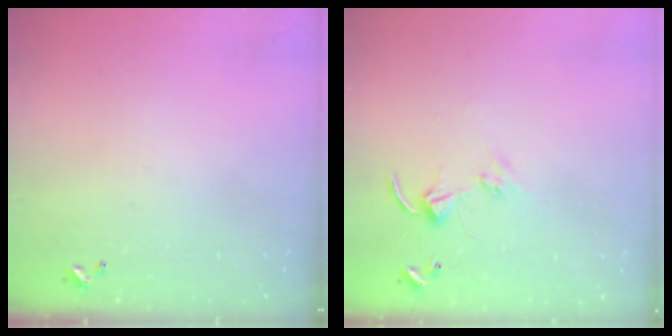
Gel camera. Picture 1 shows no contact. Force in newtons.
{"total": 4.4, "press": 4.4, "slide": 0.5}